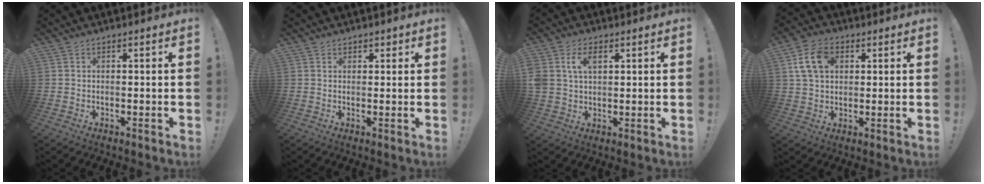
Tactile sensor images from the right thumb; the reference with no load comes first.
{"total": 1.5, "force": [1.0, 1.1, 0.3], "torque": [0.005, -0.007, 0.017]}
{"total": 7.0, "force": [2.5, 4.6, 4.6], "torque": [-0.101, 0.002, 0.044]}
{"total": 10.9, "force": [3.7, 7.5, 7.0], "torque": [-0.129, 0.003, 0.071]}